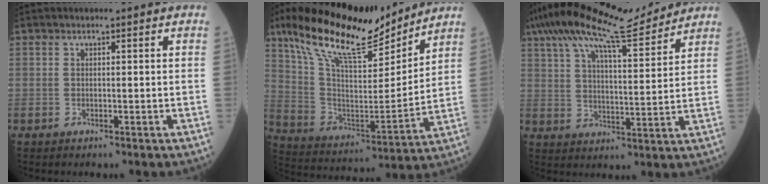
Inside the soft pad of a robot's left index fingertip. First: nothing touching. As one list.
[{"total": 19.7, "force": [15.7, 4.1, 11.1], "torque": [-0.204, 0.009, 0.284]}, {"total": 16.4, "force": [14.2, 1.5, 8.1], "torque": [-0.154, 0.023, 0.227]}]